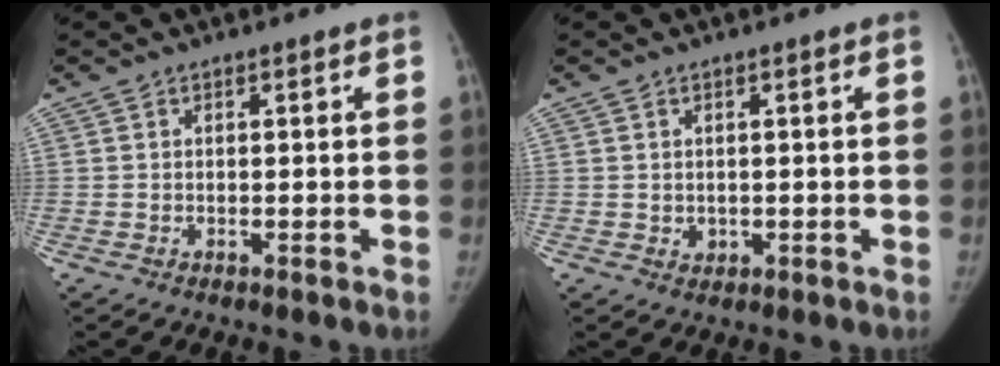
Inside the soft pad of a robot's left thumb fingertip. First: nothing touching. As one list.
[{"total": 1.4, "force": [0.2, 1.2, 0.6], "torque": [-0.007, -0.003, 0.009]}]